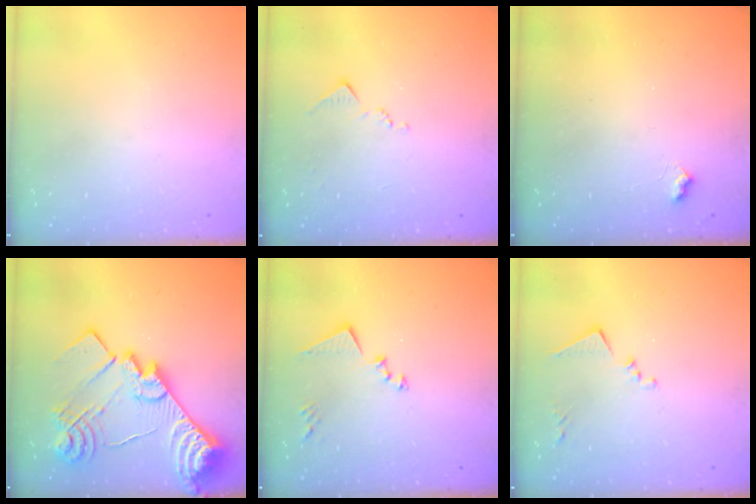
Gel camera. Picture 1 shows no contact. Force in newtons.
{"total": 7.5, "press": 7.4, "slide": 0.8}
{"total": 4.3, "press": 4.2, "slide": 0.7}
{"total": 31.6, "press": 31.4, "slide": 3.6}
{"total": 11.8, "press": 11.8, "slide": 0.7}
{"total": 9.9, "press": 9.9, "slide": 0.8}